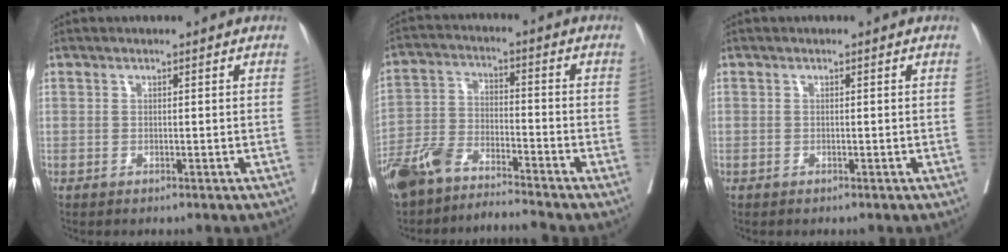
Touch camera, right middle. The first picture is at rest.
{"total": 8.5, "force": [-7.8, 1.0, 3.3], "torque": [-0.076, 0.004, -0.150]}
{"total": 0.7, "force": [-0.2, 0.6, -0.1], "torque": [0.005, 0.007, -0.008]}